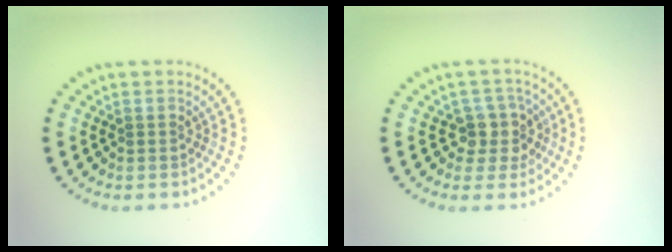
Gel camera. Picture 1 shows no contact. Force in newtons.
{"total": 3.1, "press": 2.5, "slide": 1.8}